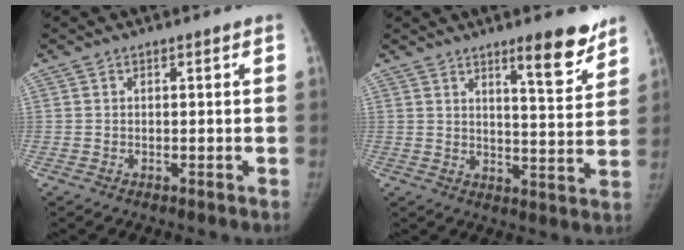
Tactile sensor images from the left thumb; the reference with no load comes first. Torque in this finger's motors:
{"motor_torque": [0.61, -0.66, 1.09, -1.04, 0.09]}